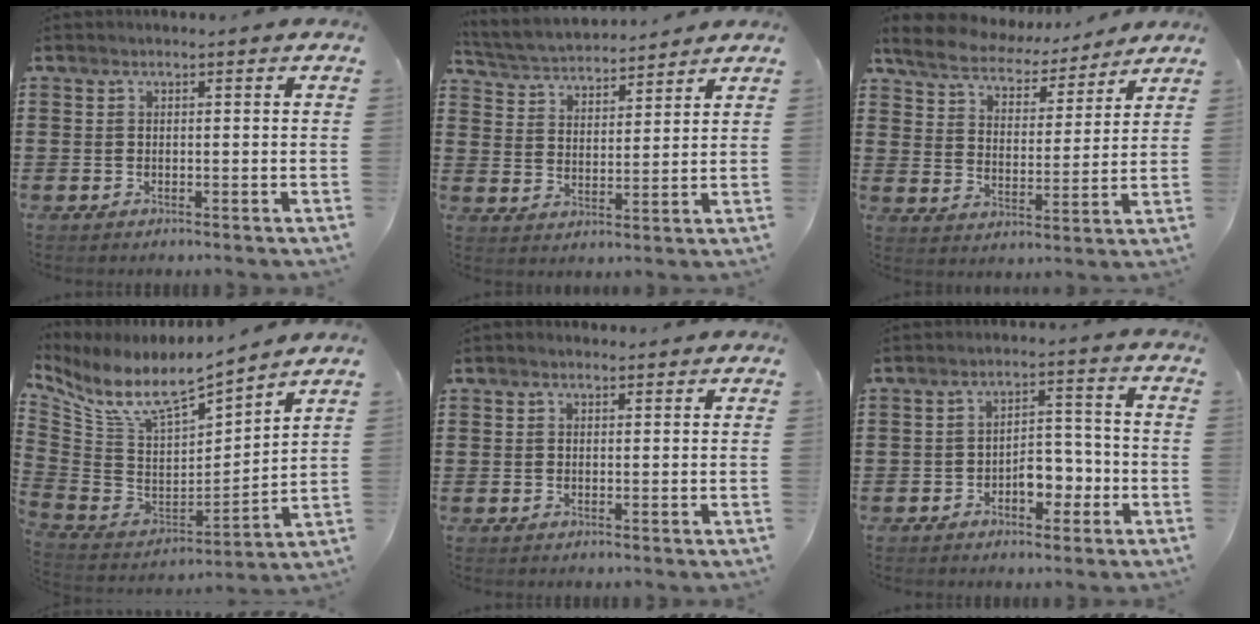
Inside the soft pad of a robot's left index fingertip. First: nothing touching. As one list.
[{"total": 4.0, "force": [4.0, 0.5, 0.3], "torque": [-0.028, -0.022, 0.067]}, {"total": 6.2, "force": [5.8, 1.5, 1.7], "torque": [-0.063, -0.035, 0.098]}, {"total": 8.3, "force": [6.8, 1.7, 4.4], "torque": [-0.120, -0.060, 0.114]}, {"total": 0.6, "force": [0.3, 0.4, 0.3], "torque": [-0.007, 0.003, 0.007]}, {"total": 5.4, "force": [-2.3, 3.2, 3.6], "torque": [-0.056, 0.007, -0.046]}]